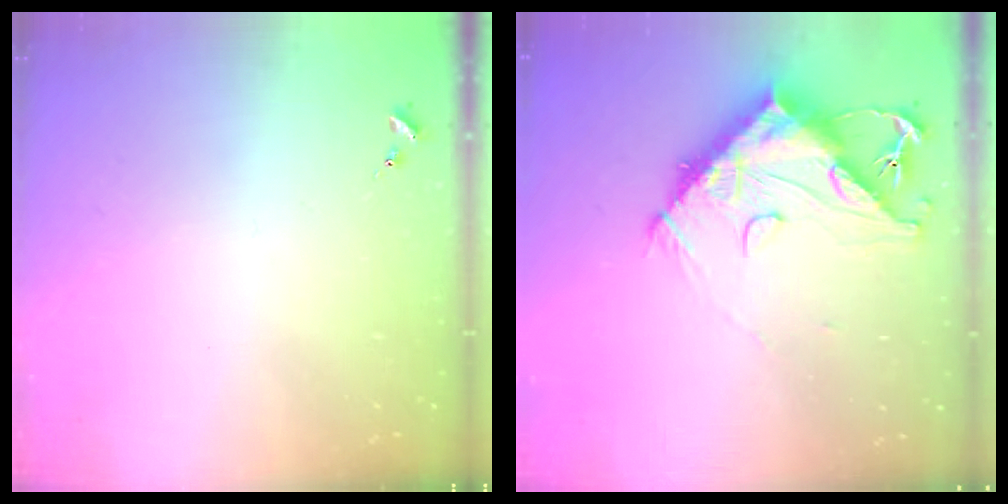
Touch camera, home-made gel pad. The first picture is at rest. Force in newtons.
{"total": 15.7, "press": 15.6, "slide": 1.4}